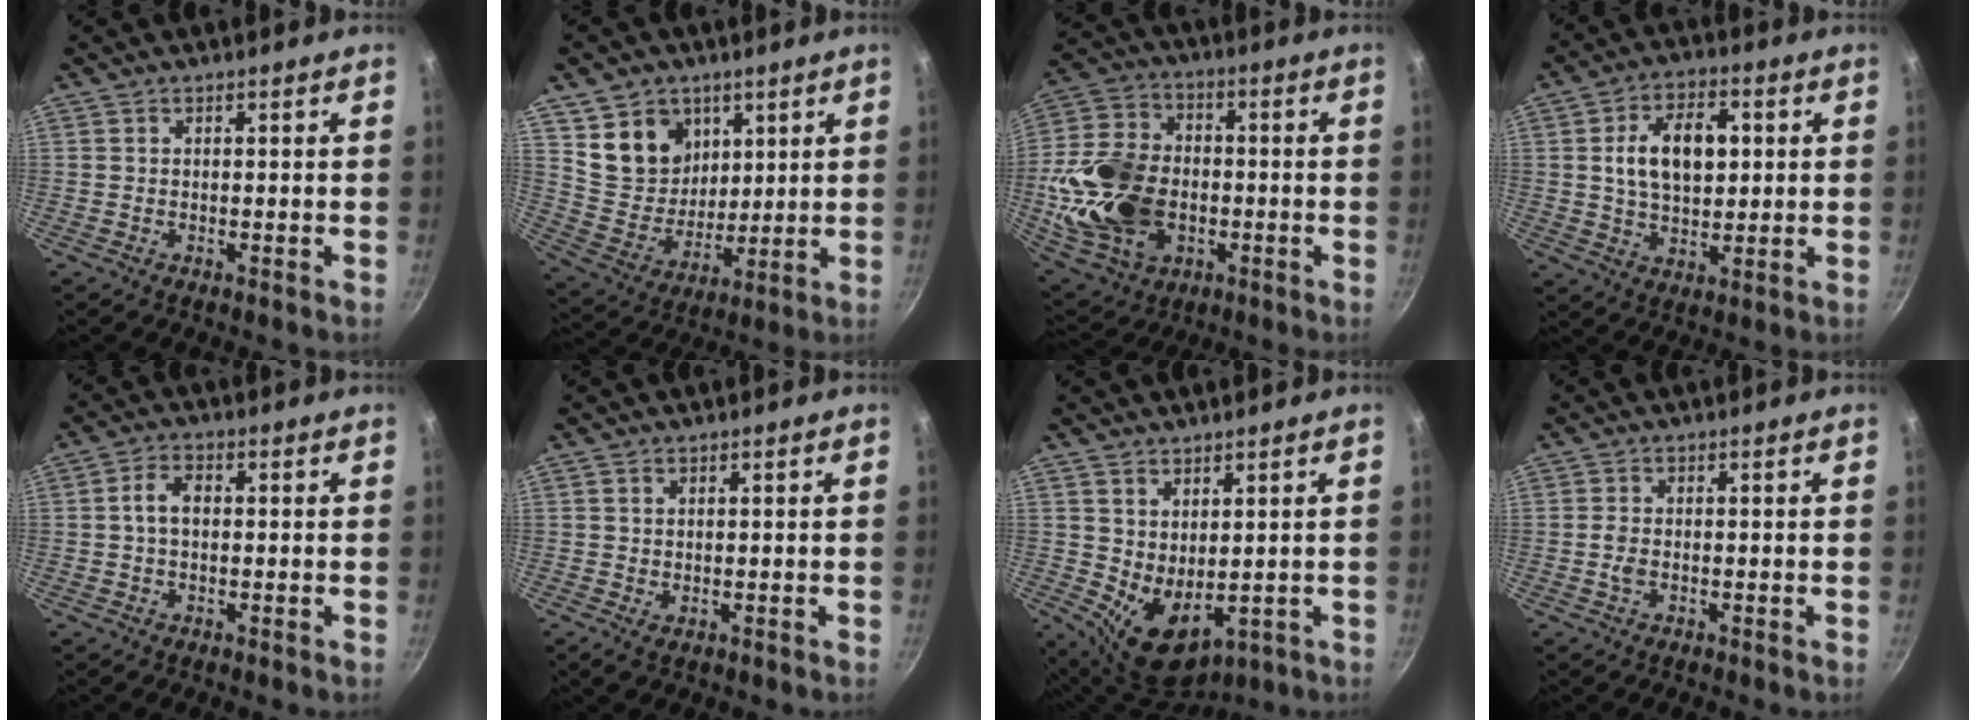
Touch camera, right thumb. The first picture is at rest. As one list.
[{"total": 12.8, "force": [5.8, 10.3, 4.9], "torque": [-0.042, -0.035, 0.121]}, {"total": 21.3, "force": [-3.1, 15.1, 14.6], "torque": [-0.278, 0.021, -0.048]}, {"total": 12.4, "force": [2.1, 7.7, 9.5], "torque": [-0.140, 0.005, 0.032]}, {"total": 6.6, "force": [0.3, 4.2, 5.1], "torque": [-0.084, 0.019, -0.003]}, {"total": 1.5, "force": [0.3, 1.1, 1.1], "torque": [-0.012, -0.002, 0.005]}, {"total": 7.9, "force": [1.2, 5.0, 6.0], "torque": [-0.075, -0.028, 0.040]}, {"total": 2.0, "force": [-0.4, 1.3, 1.5], "torque": [-0.034, 0.003, -0.010]}]